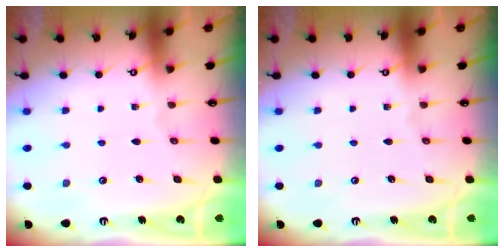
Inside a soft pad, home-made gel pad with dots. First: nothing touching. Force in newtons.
{"total": 0.0}